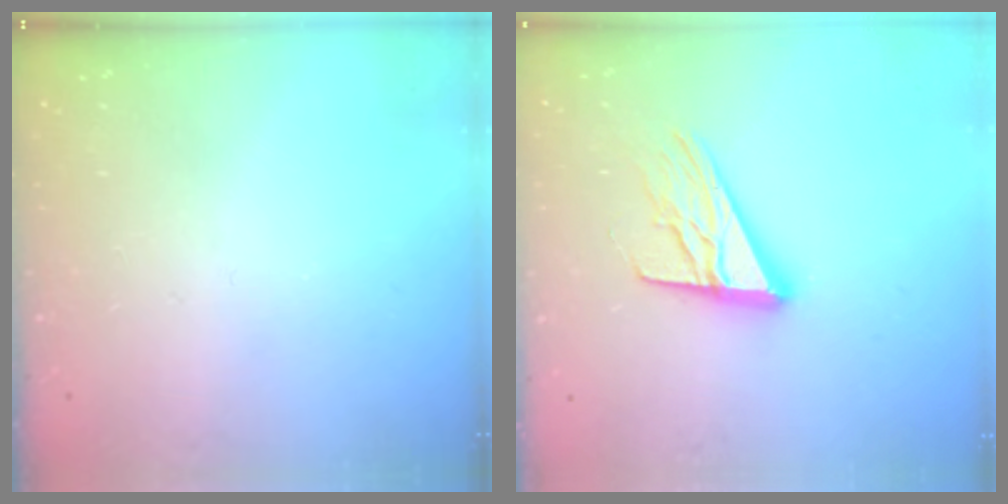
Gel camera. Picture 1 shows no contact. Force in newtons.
{"total": 15.9, "press": 15.6, "slide": 2.7}